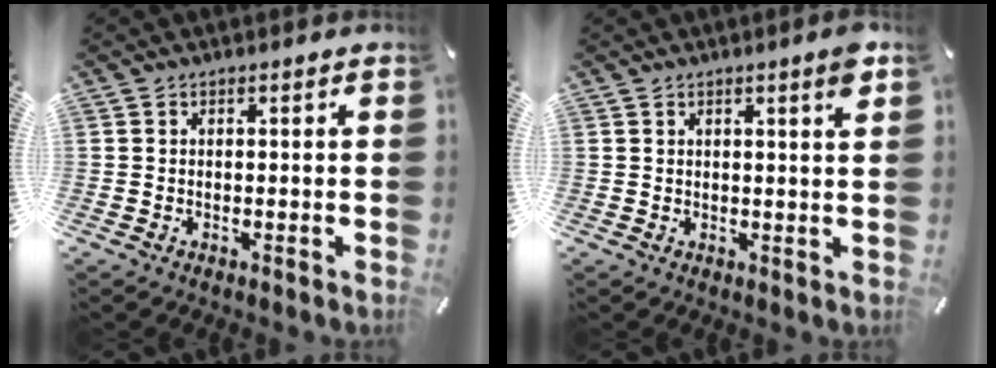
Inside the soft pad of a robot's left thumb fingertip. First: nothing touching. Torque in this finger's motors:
{"motor_torque": [0.11, -0.20, 0.21, 0.27, -0.06]}